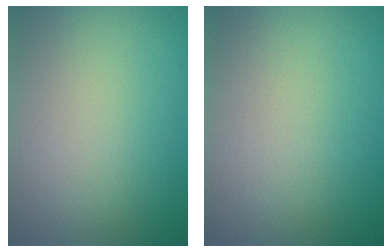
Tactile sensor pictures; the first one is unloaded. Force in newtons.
{"total": 0.0}